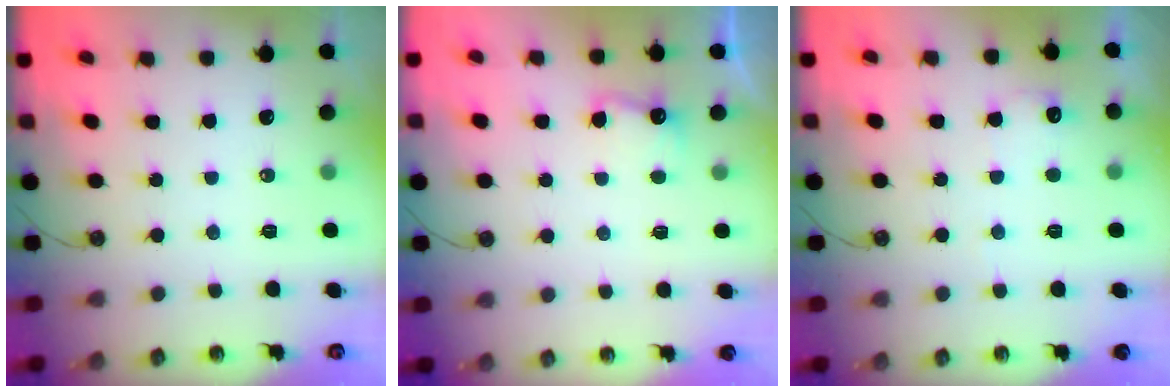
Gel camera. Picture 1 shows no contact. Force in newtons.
{"total": 3.0, "press": 2.8, "slide": 0.9}
{"total": 7.0, "press": 6.9, "slide": 1.3}